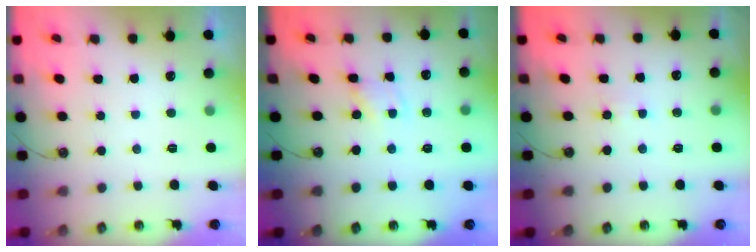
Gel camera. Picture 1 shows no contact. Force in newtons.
{"total": 1.2, "press": 1.2, "slide": 0.1}
{"total": 3.4, "press": 3.4, "slide": 0.3}